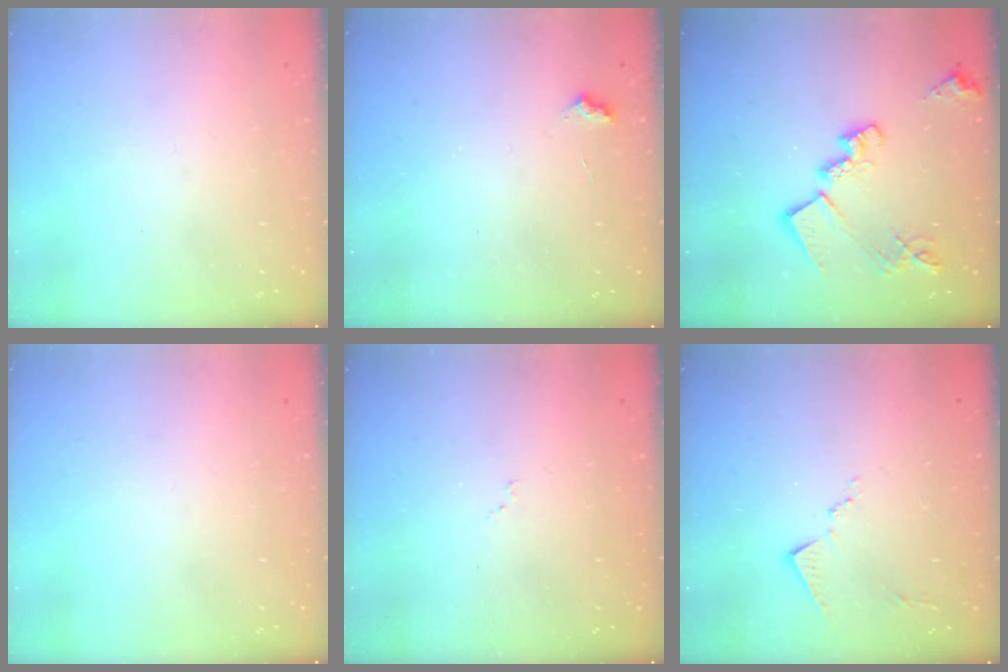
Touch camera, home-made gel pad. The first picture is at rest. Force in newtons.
{"total": 3.0, "press": 2.9, "slide": 0.5}
{"total": 17.4, "press": 17.4, "slide": 1.1}
{"total": 0.0}
{"total": 5.7, "press": 5.6, "slide": 0.6}
{"total": 8.3, "press": 8.3, "slide": 0.4}